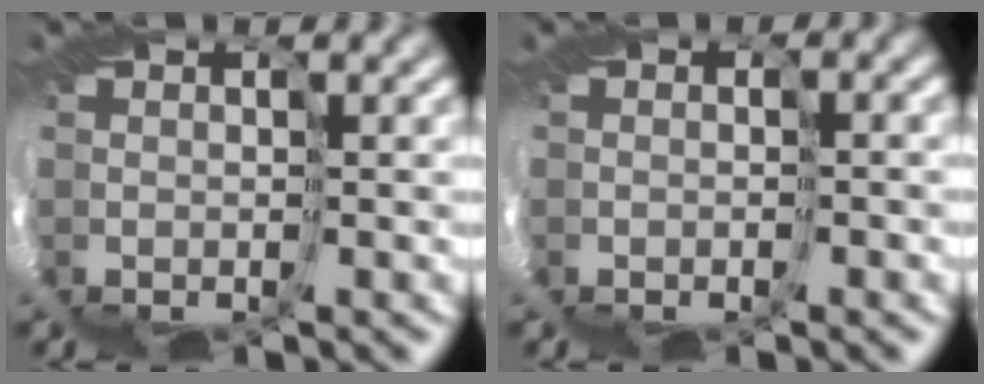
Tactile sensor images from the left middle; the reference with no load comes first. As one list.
[{"total": 1.8, "force": [-1.2, 1.0, 0.9], "torque": [-0.009, 0.000, -0.012]}]